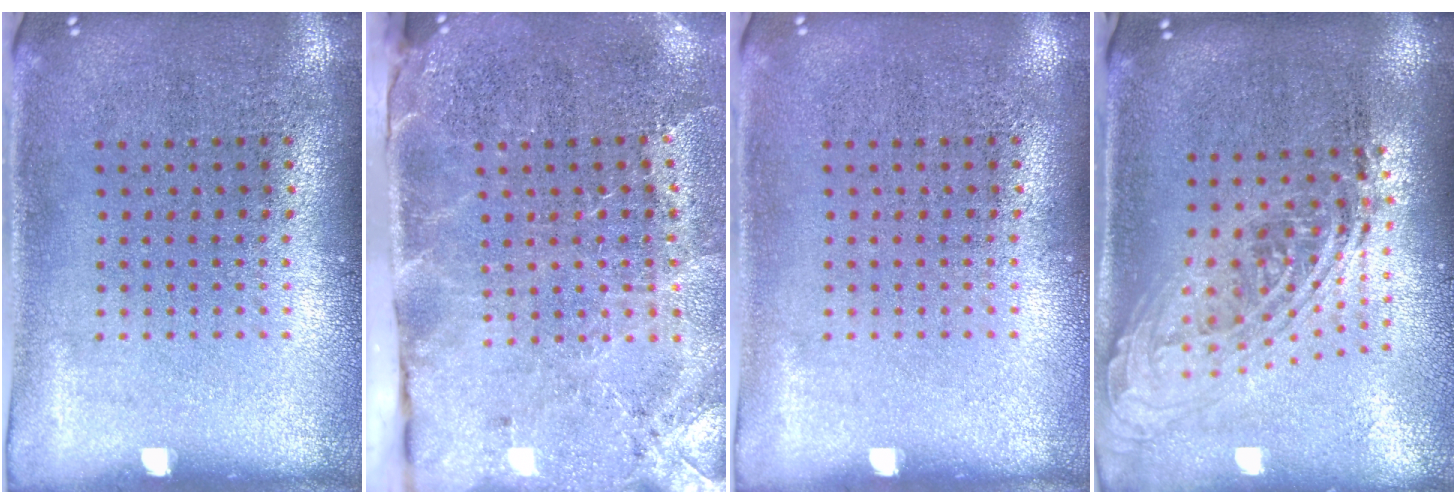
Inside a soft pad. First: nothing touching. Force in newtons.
{"total": 4.0, "press": 3.2, "slide": 2.3}
{"total": 0.0}
{"total": 2.1, "press": 1.5, "slide": 1.4}